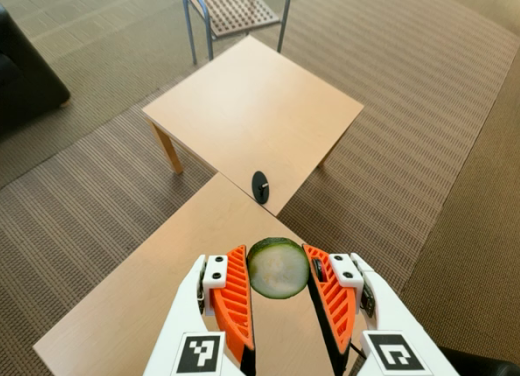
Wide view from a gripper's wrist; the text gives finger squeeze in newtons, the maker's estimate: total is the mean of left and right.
{"total": 11.5, "left": 10.9, "right": 12.0}